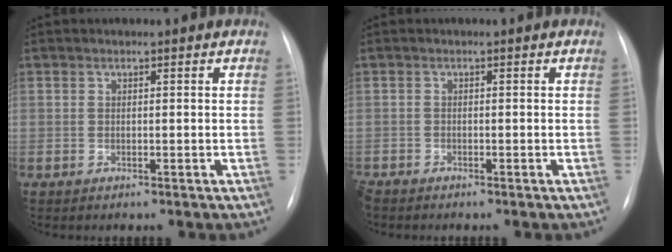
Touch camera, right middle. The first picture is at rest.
{"total": 1.3, "force": [-1.2, 0.2, 0.3], "torque": [-0.009, -0.005, -0.022]}